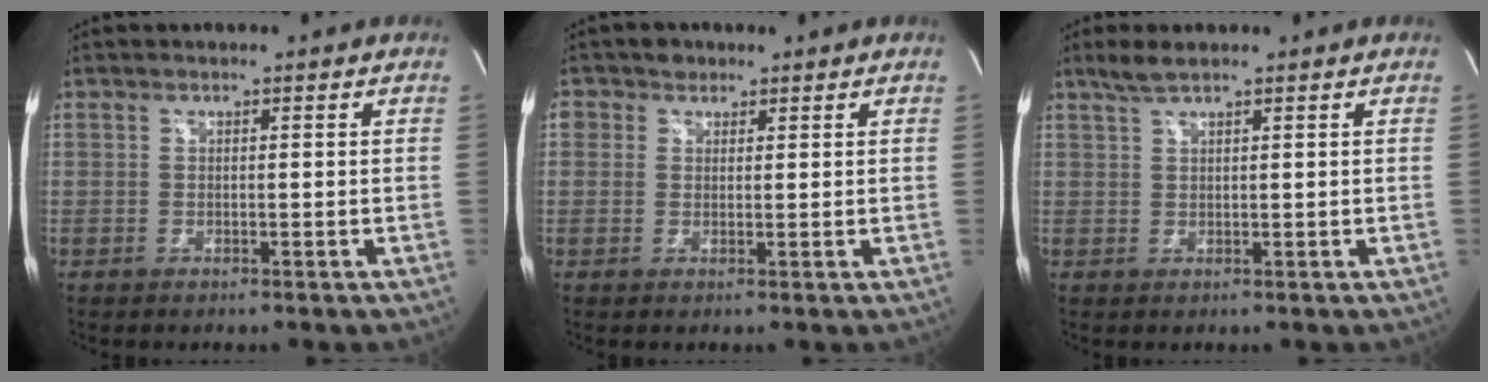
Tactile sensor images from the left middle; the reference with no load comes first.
{"total": 2.6, "force": [1.3, 2.3, 0.2], "torque": [-0.001, 0.008, 0.019]}
{"total": 2.5, "force": [2.0, 0.1, 1.5], "torque": [-0.040, 0.007, 0.043]}